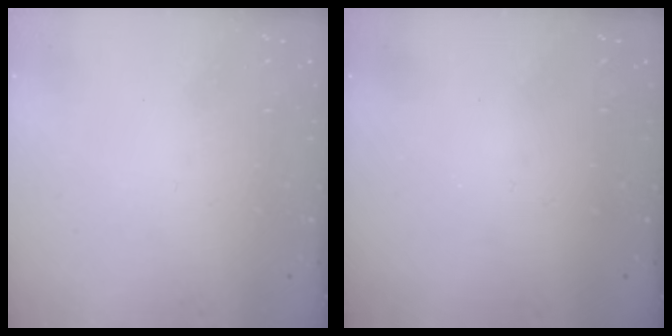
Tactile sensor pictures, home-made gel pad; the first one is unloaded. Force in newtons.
{"total": 0.0}